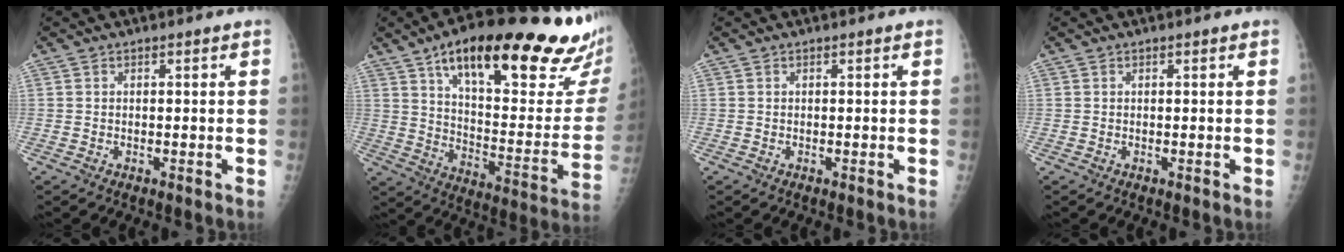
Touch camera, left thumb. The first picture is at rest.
{"total": 33.3, "force": [20.6, 9.4, 24.4], "torque": [-0.312, -0.046, 0.305]}
{"total": 0.0}
{"total": 0.0}